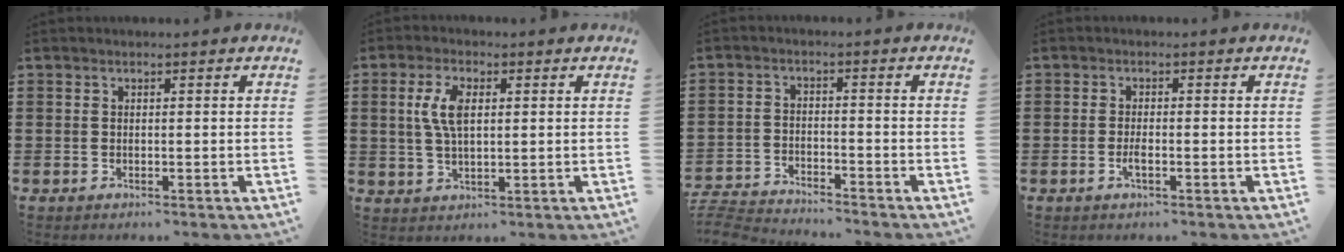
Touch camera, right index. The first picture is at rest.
{"total": 5.9, "force": [1.2, 2.5, 5.2], "torque": [-0.115, 0.007, 0.016]}
{"total": 4.3, "force": [-4.3, -0.1, 0.3], "torque": [-0.023, -0.007, -0.095]}
{"total": 1.8, "force": [-0.7, 0.3, 1.6], "torque": [-0.035, -0.004, -0.015]}